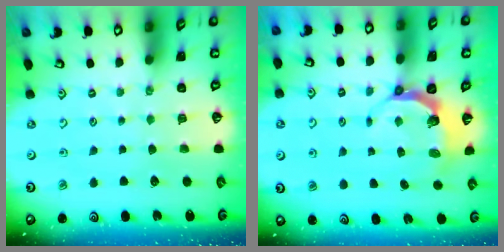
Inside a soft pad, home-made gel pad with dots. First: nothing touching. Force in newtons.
{"total": 5.6, "press": 4.5, "slide": 3.3}